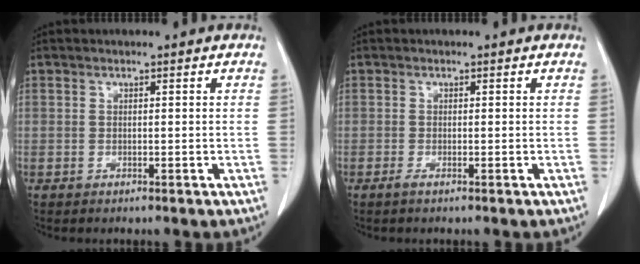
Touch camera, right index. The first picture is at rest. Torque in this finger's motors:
{"motor_torque": [0.18, -0.14, 0.02, 0.02]}